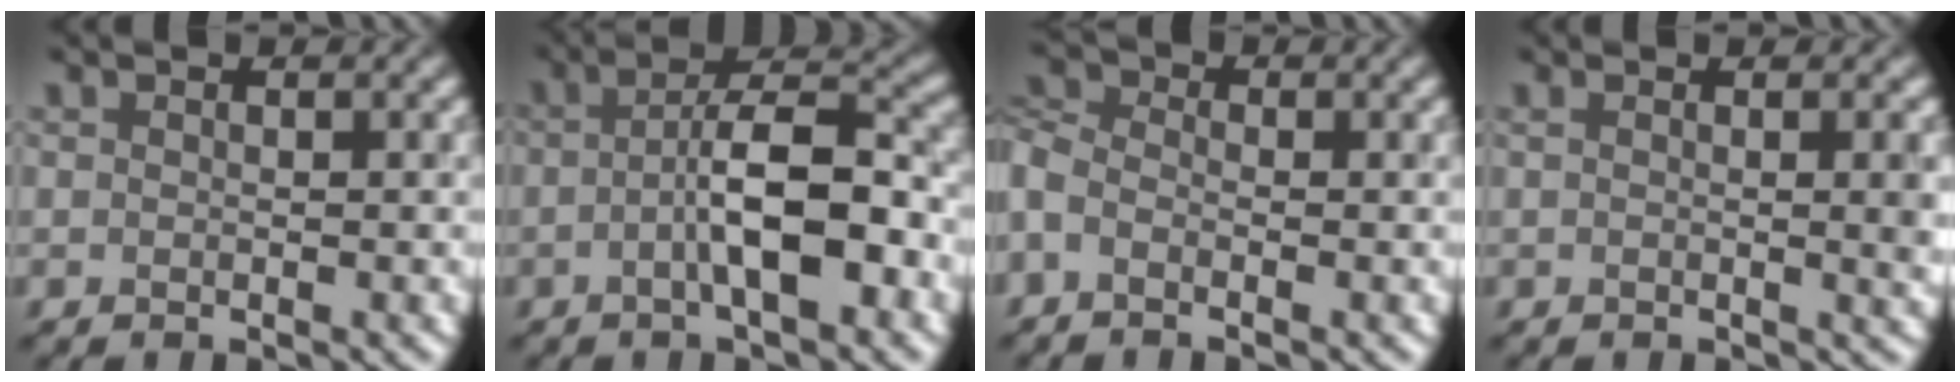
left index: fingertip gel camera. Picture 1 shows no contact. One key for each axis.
{"total": 6.3, "fx": -1.7, "fy": 1.7, "fz": 5.8, "tx": -0.097, "ty": 0.014, "tz": -0.035}
{"total": 2.8, "fx": -0.9, "fy": 1.8, "fz": 2.0, "tx": -0.059, "ty": 0.003, "tz": -0.032}
{"total": 3.3, "fx": 0.3, "fy": 0.9, "fz": 3.2, "tx": -0.035, "ty": 0.002, "tz": 0.004}